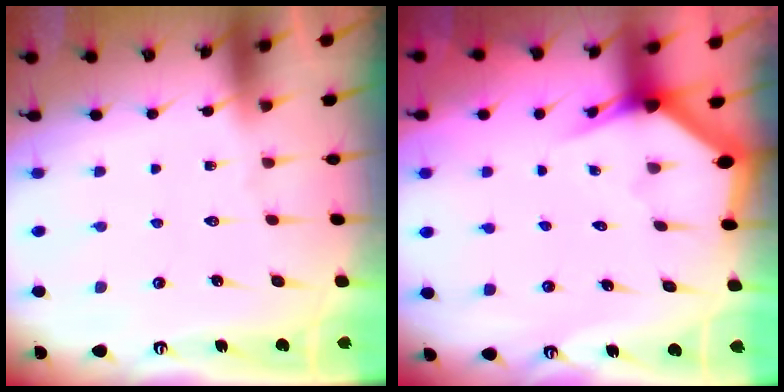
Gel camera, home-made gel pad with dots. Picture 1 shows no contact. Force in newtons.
{"total": 3.2, "press": 3.2, "slide": 0.1}